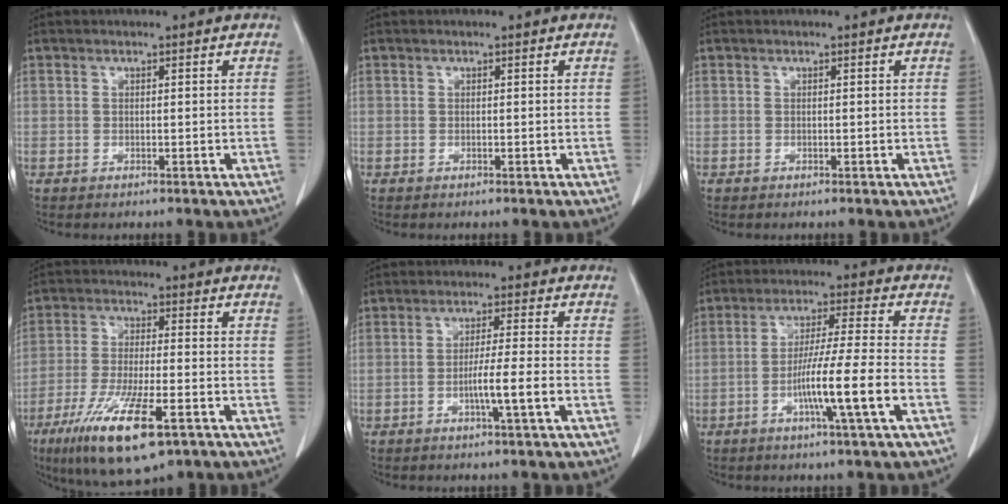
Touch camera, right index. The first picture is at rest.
{"total": 0.0}
{"total": 0.0}
{"total": 14.6, "force": [-8.2, 2.9, 11.7], "torque": [-0.222, -0.033, -0.139]}
{"total": 5.1, "force": [-1.8, -0.7, 4.8], "torque": [-0.080, -0.005, -0.032]}
{"total": 10.3, "force": [-3.7, -1.1, 9.5], "torque": [-0.171, -0.004, -0.066]}